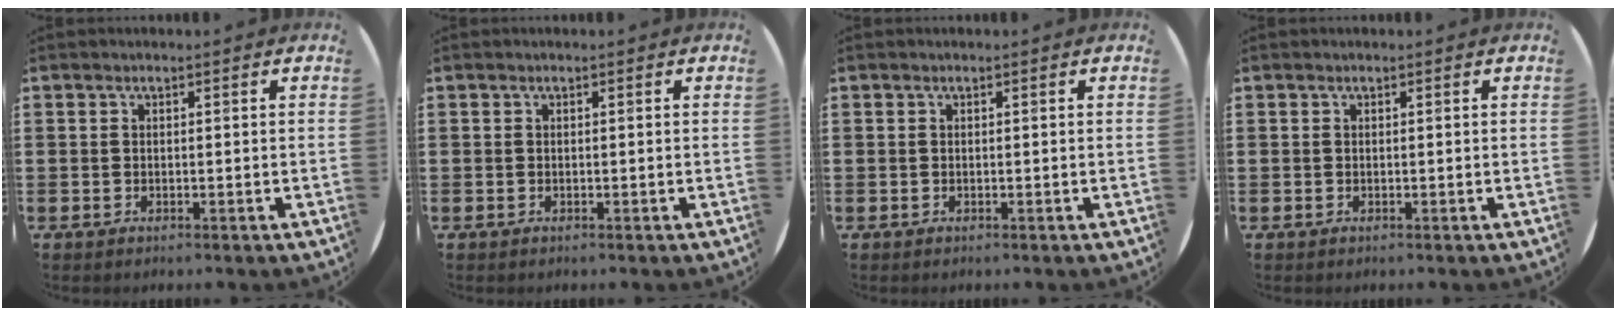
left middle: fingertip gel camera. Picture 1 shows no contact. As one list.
[{"total": 0.0}, {"total": 0.0}, {"total": 0.0}]